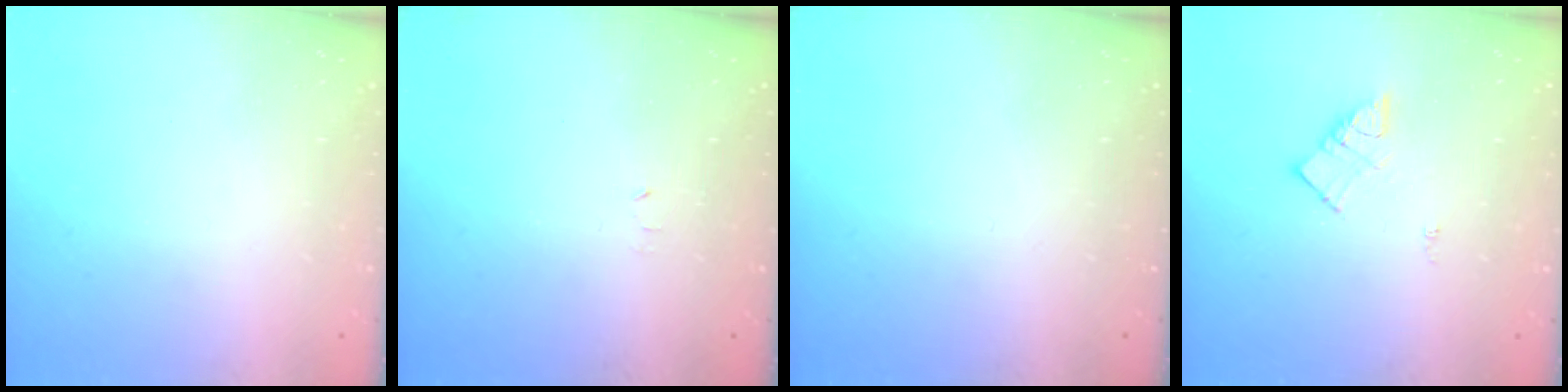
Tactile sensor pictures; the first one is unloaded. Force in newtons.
{"total": 2.4, "press": 2.4, "slide": 0.4}
{"total": 0.0}
{"total": 6.9, "press": 6.9, "slide": 0.3}